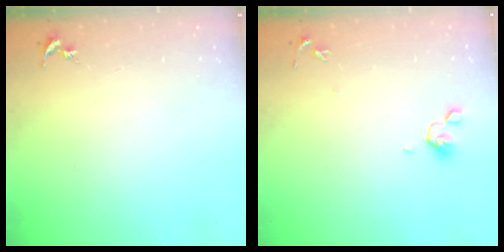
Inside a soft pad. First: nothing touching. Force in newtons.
{"total": 7.1, "press": 6.8, "slide": 1.8}